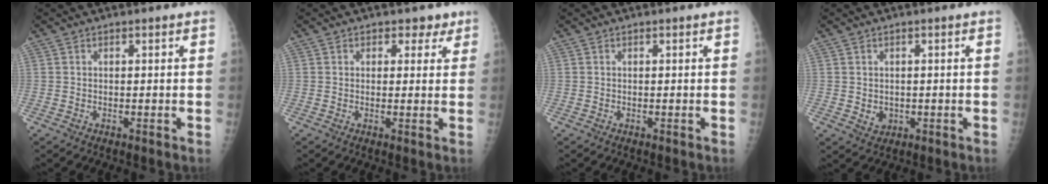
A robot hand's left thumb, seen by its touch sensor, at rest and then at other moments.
{"total": 3.4, "force": [1.8, 2.6, 1.1], "torque": [0.018, -0.005, 0.018]}
{"total": 0.0}
{"total": 2.6, "force": [-0.2, 2.3, 1.2], "torque": [-0.011, -0.001, 0.007]}